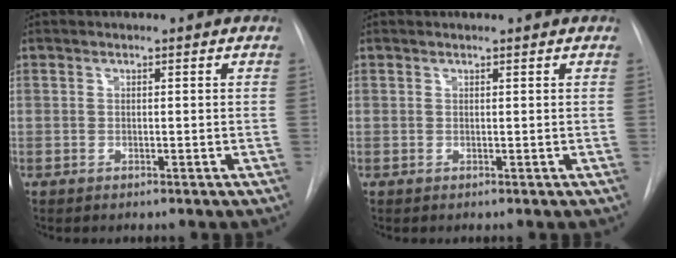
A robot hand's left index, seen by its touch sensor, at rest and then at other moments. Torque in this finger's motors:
{"motor_torque": [0.11, -0.09, -0.10, -0.01]}